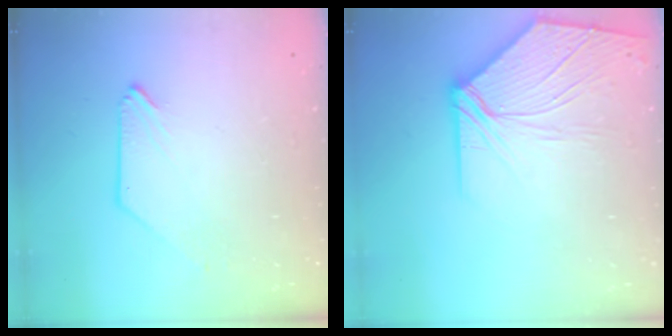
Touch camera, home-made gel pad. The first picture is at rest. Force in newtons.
{"total": 10.1, "press": 9.9, "slide": 1.8}